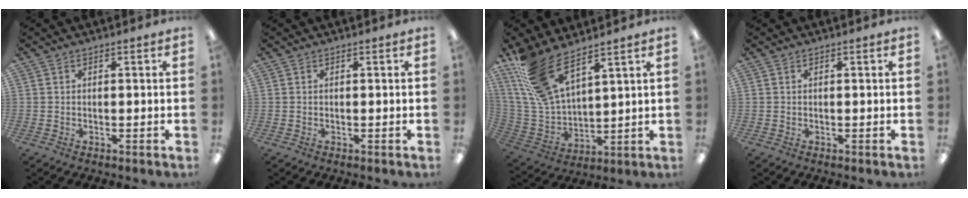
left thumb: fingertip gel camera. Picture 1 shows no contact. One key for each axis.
{"total": 0.0}
{"total": 15.6, "fx": 11.0, "fy": 5.7, "fz": 9.5, "tx": -0.226, "ty": -0.050, "tz": 0.204}
{"total": 0.0}